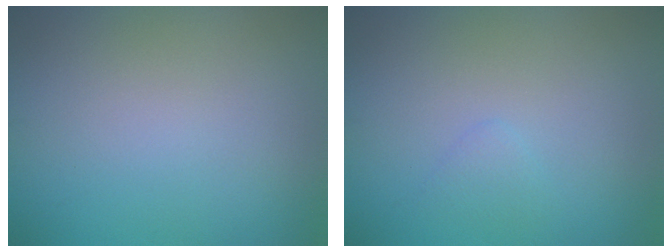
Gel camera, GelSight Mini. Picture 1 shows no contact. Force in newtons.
{"total": 0.9, "press": 0.9, "slide": 0.1}